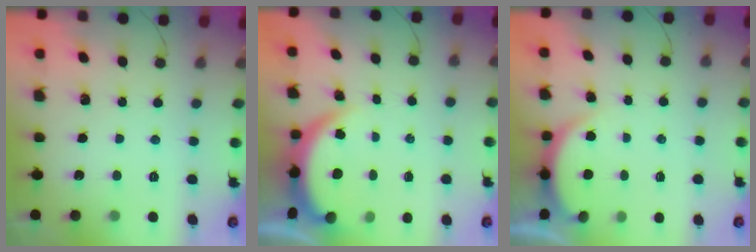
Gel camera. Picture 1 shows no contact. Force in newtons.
{"total": 3.9, "press": 3.9, "slide": 0.2}
{"total": 2.8, "press": 2.7, "slide": 0.6}